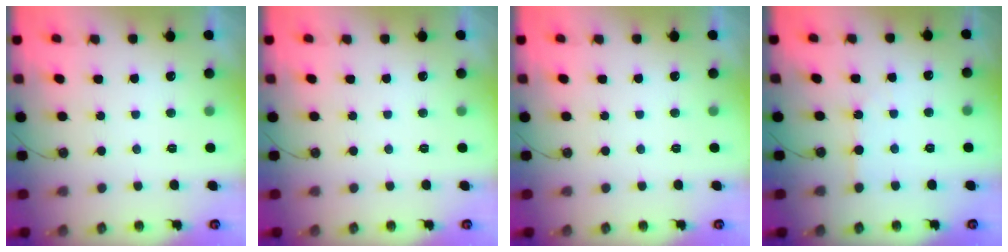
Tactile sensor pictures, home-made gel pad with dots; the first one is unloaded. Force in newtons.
{"total": 0.0}
{"total": 0.0}
{"total": 3.3, "press": 3.2, "slide": 0.5}